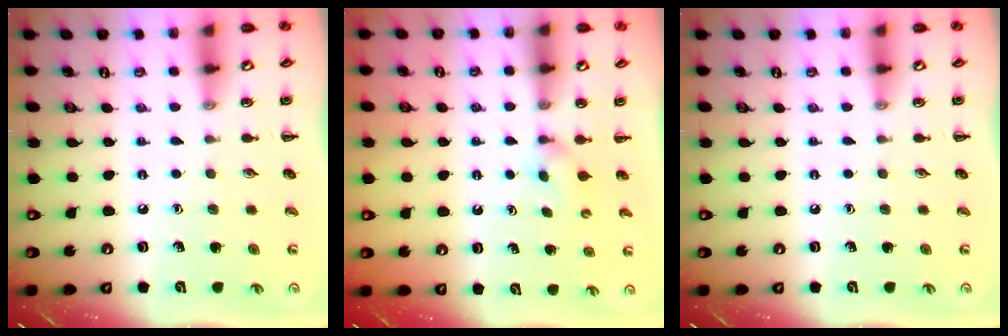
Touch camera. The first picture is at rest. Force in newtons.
{"total": 2.3, "press": 2.1, "slide": 0.9}
{"total": 0.0}